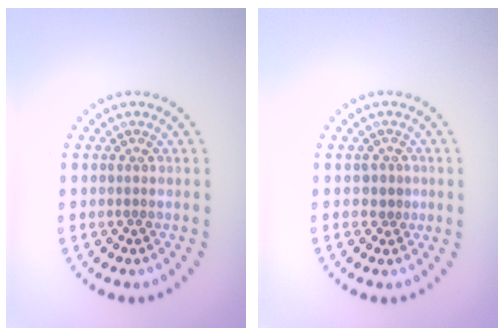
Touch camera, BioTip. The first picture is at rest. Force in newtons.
{"total": 0.9, "press": 0.6, "slide": 0.6}